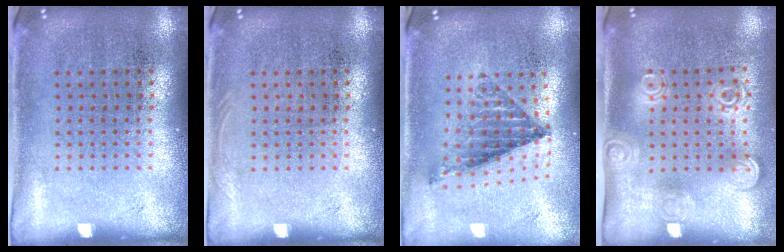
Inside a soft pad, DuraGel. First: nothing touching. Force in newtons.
{"total": 0.5, "press": 0.5, "slide": 0.2}
{"total": 0.8, "press": 0.8, "slide": 0.2}
{"total": 1.7, "press": 1.3, "slide": 1.1}